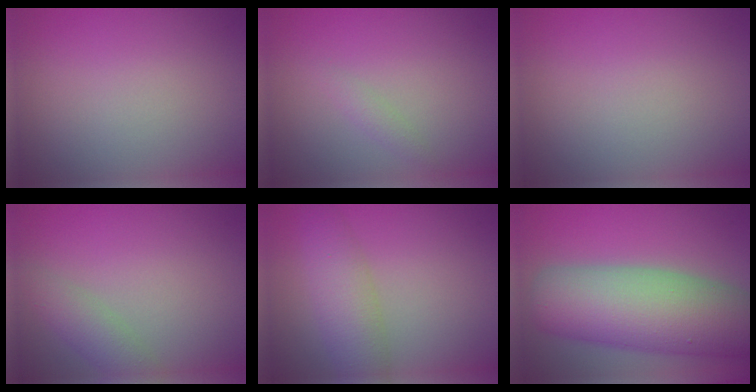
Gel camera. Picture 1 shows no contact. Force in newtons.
{"total": 0.9, "press": 0.9, "slide": 0.0}
{"total": 0.0}
{"total": 2.5, "press": 2.5, "slide": 0.1}
{"total": 4.5, "press": 4.5, "slide": 0.2}
{"total": 12.3, "press": 12.3, "slide": 0.8}